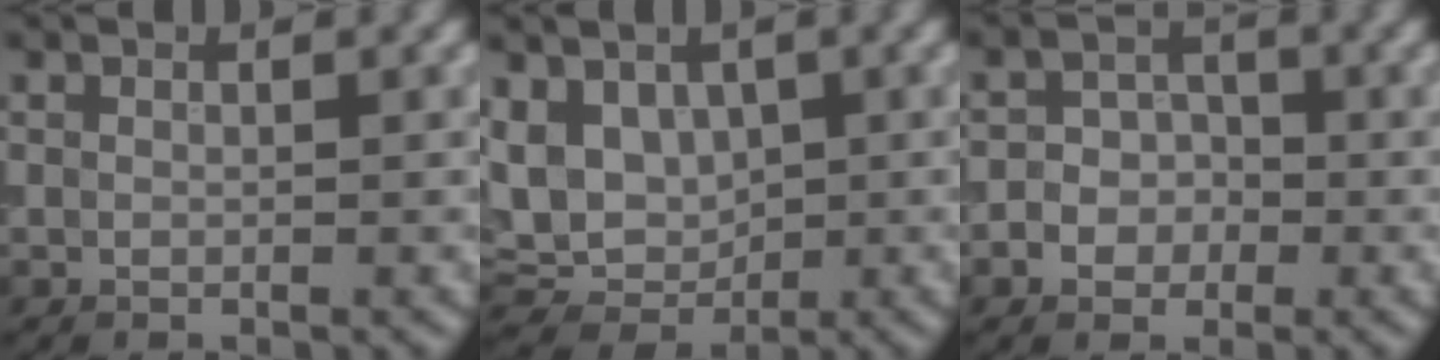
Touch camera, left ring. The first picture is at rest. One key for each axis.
{"total": 7.7, "fx": 1.8, "fy": 5.9, "fz": 4.6, "tx": -0.086, "ty": 0.013, "tz": 0.031}
{"total": 3.6, "fx": -1.5, "fy": 3.1, "fz": 1.1, "tx": 0.007, "ty": 0.008, "tz": -0.042}